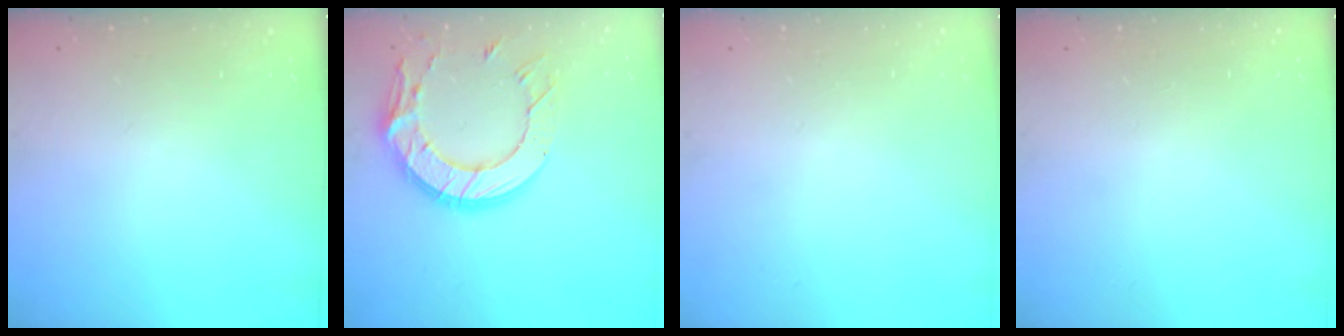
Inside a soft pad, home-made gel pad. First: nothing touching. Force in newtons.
{"total": 17.3, "press": 17.2, "slide": 1.3}
{"total": 0.0}
{"total": 0.0}